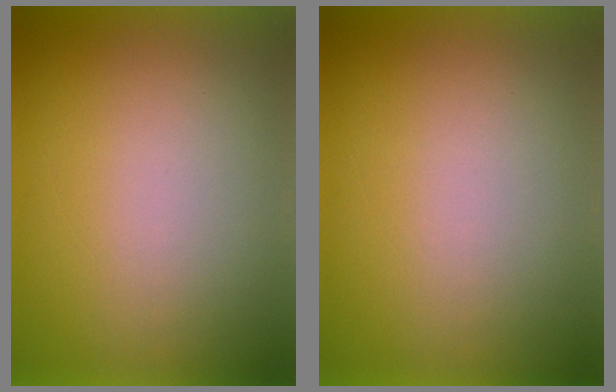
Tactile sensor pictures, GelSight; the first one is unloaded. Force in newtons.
{"total": 1.2}